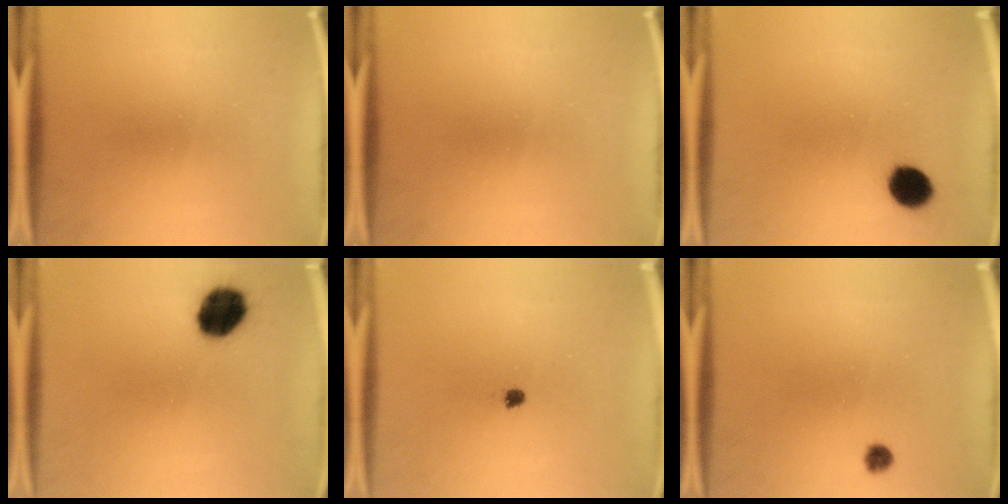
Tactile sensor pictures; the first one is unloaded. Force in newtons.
{"total": 0.0}
{"total": 6.4}
{"total": 9.9}
{"total": 1.3}
{"total": 1.7}